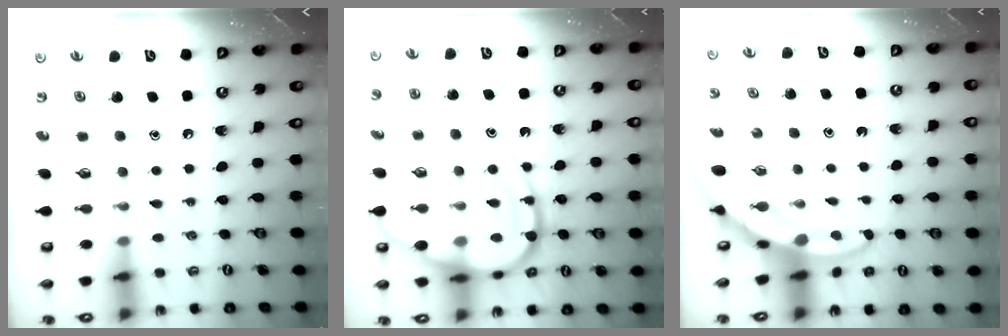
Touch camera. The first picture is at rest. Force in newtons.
{"total": 17.0, "press": 16.9, "slide": 2.0}
{"total": 3.3, "press": 3.3, "slide": 0.2}